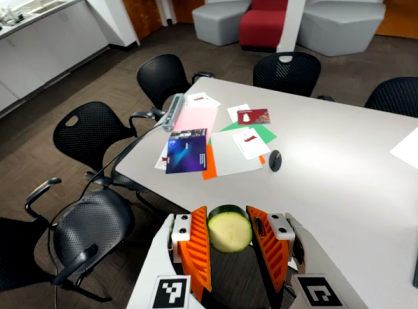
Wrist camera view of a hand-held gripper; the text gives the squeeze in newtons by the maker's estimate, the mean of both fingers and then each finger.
{"total": 11.0, "left": 10.8, "right": 11.2}